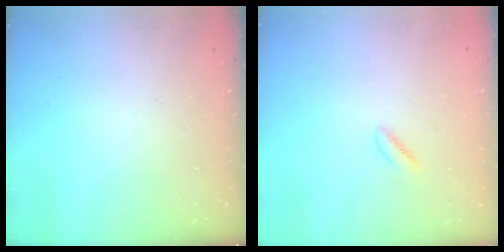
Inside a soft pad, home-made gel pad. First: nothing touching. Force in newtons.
{"total": 1.4, "press": 1.0, "slide": 0.9}